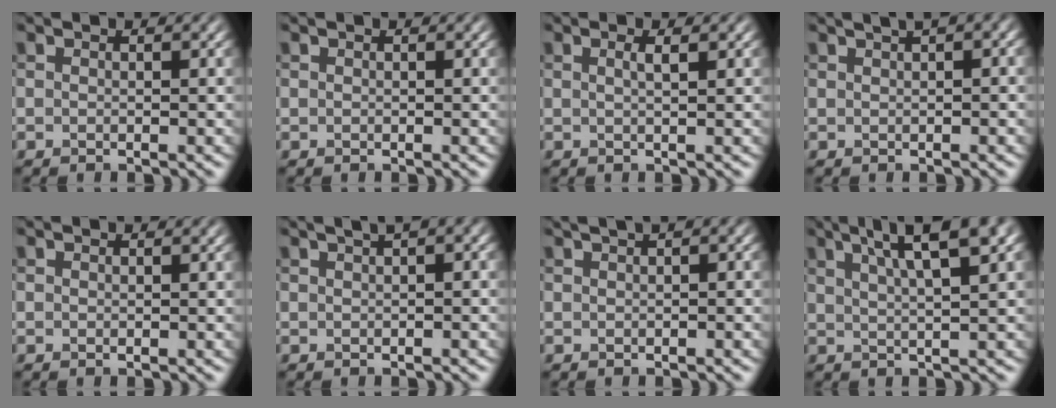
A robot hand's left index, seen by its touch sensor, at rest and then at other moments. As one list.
[{"total": 0.0}, {"total": 1.4, "force": [0.4, 0.4, 1.3], "torque": [-0.015, 0.005, 0.003]}, {"total": 4.9, "force": [2.5, 2.0, 3.7], "torque": [-0.040, 0.031, 0.021]}, {"total": 0.0}, {"total": 5.3, "force": [2.4, 2.1, 4.2], "torque": [-0.037, 0.031, 0.020]}, {"total": 4.1, "force": [2.1, 1.5, 3.2], "torque": [-0.037, 0.020, 0.019]}, {"total": 7.0, "force": [3.8, 1.5, 5.7], "torque": [-0.066, 0.022, 0.053]}]